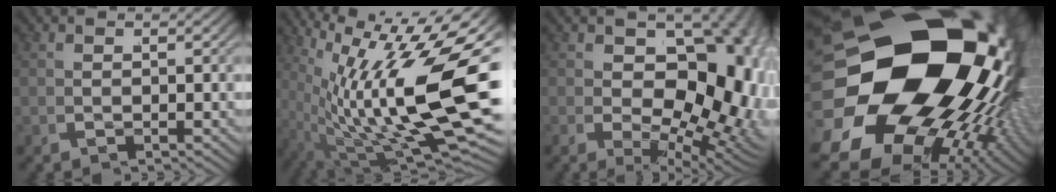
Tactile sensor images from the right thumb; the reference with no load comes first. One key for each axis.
{"total": 16.3, "fx": -0.1, "fy": 8.3, "fz": 14.1, "tx": -0.246, "ty": -0.051, "tz": 0.033}
{"total": 14.9, "fx": -0.5, "fy": 9.4, "fz": 11.5, "tx": -0.181, "ty": -0.059, "tz": 0.024}
{"total": 42.1, "fx": -0.7, "fy": 28.6, "fz": 30.9, "tx": -0.465, "ty": -0.066, "tz": -0.007}